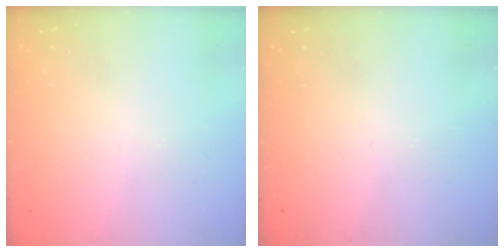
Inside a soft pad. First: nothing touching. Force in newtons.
{"total": 0.0}